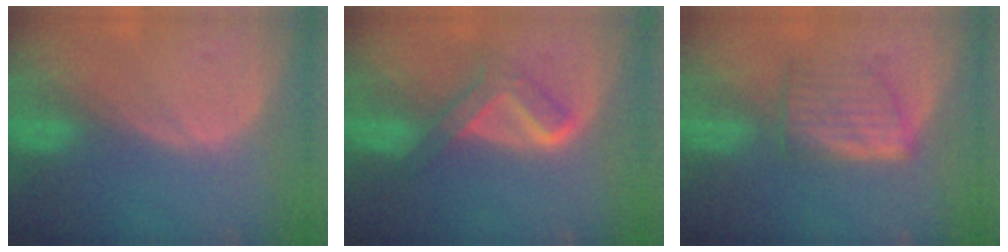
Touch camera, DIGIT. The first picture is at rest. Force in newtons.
{"total": 5.1, "press": 5.0, "slide": 0.8}
{"total": 5.1, "press": 5.1, "slide": 0.6}